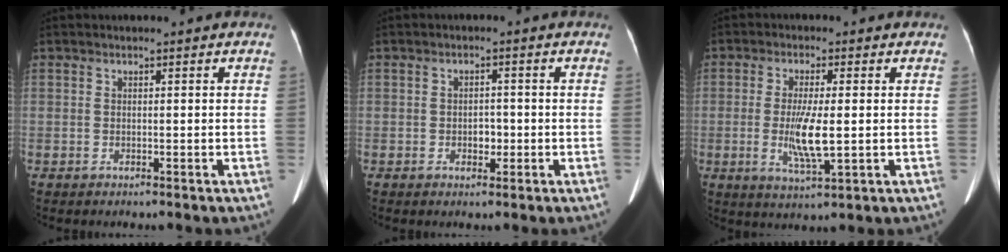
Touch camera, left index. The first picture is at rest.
{"total": 2.1, "force": [-1.2, 1.3, 1.2], "torque": [-0.015, -0.014, -0.019]}
{"total": 6.3, "force": [-1.0, 0.9, 6.1], "torque": [-0.122, -0.033, -0.020]}